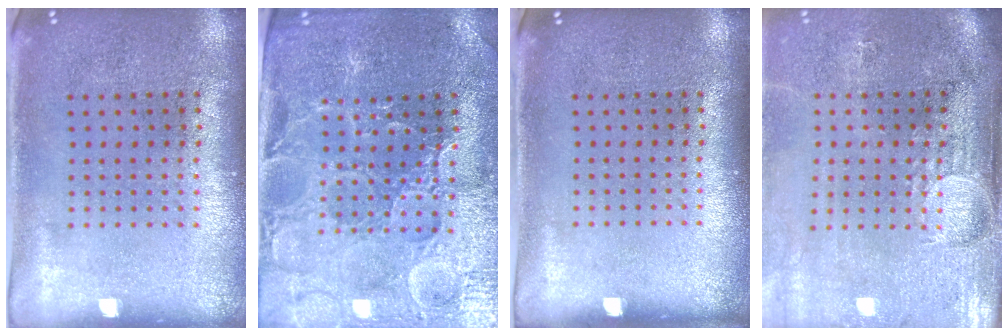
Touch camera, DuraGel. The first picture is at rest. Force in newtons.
{"total": 3.3, "press": 3.2, "slide": 0.6}
{"total": 0.0}
{"total": 4.4, "press": 3.6, "slide": 2.6}